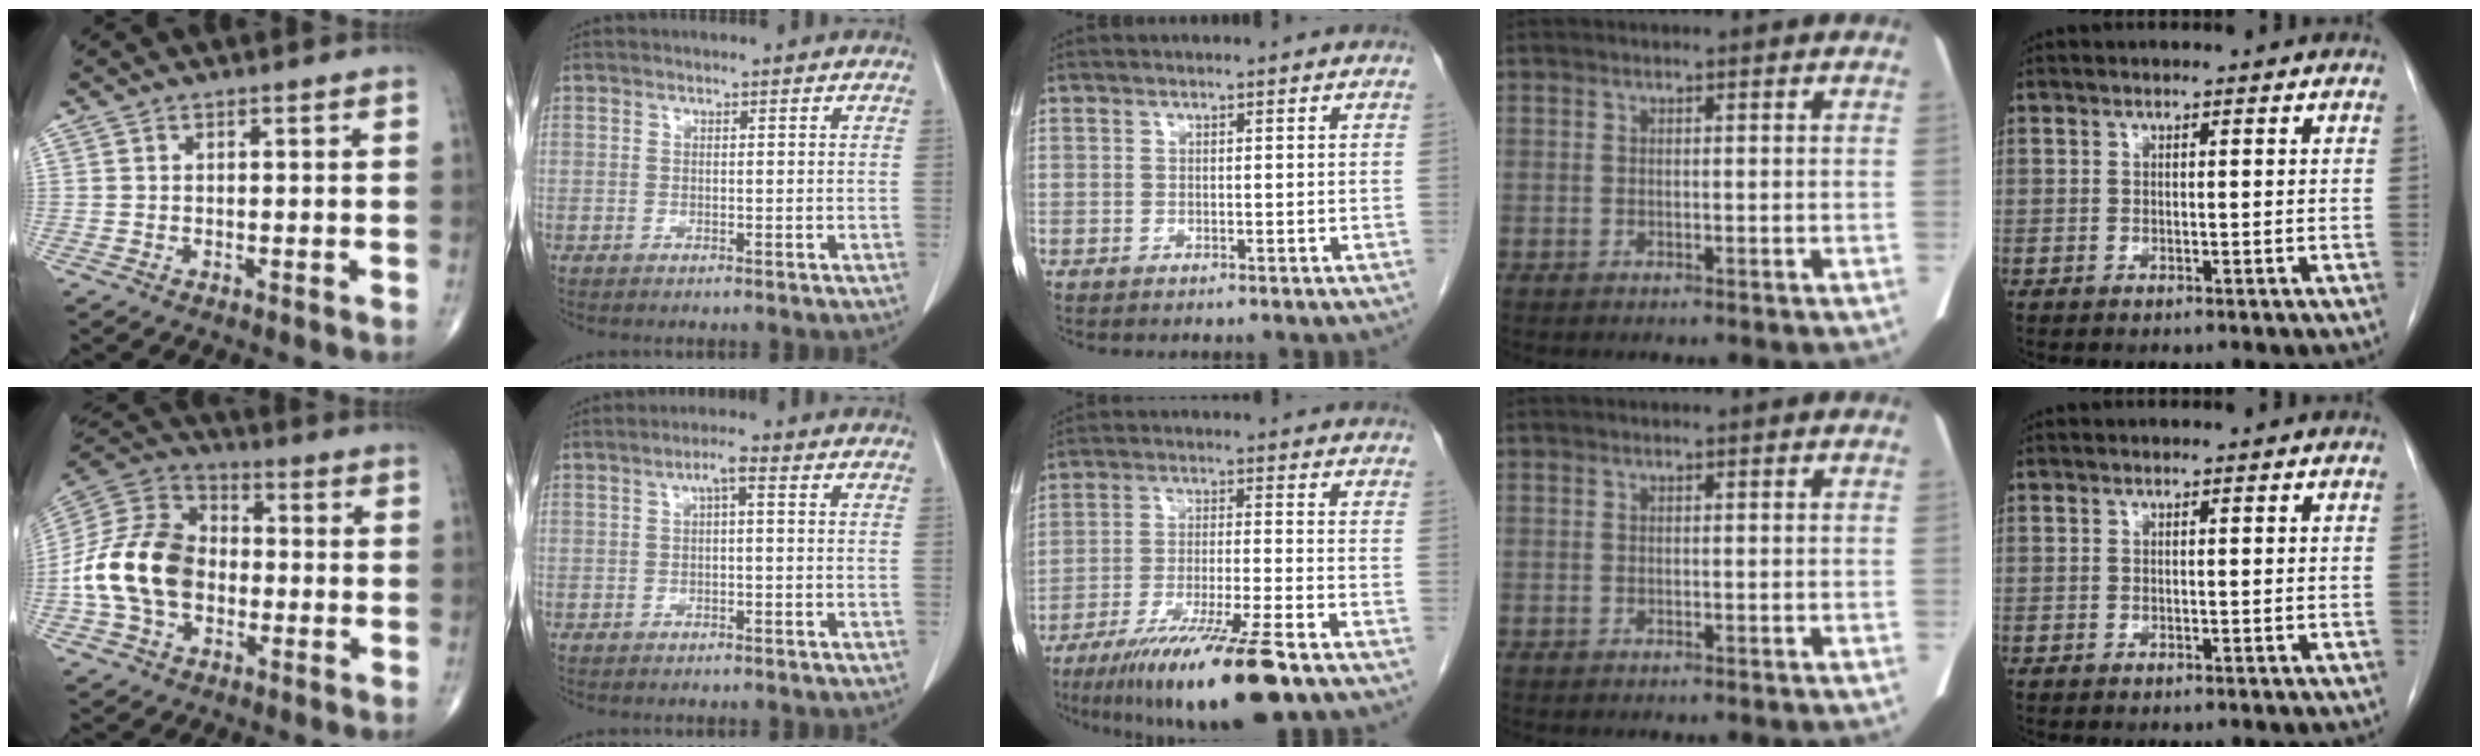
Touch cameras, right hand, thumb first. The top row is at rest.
{"thumb": {"total": 16.5, "force": [-2.7, 11.9, 11.2], "torque": [-0.199, 0.034, -0.057]}, "index": {"total": 1.9, "force": [0.4, 0.3, 1.9], "torque": [-0.030, 0.006, 0.007]}, "middle": {"total": 14.8, "force": [-10.2, 0.2, 10.8], "torque": [-0.178, -0.041, -0.172]}}